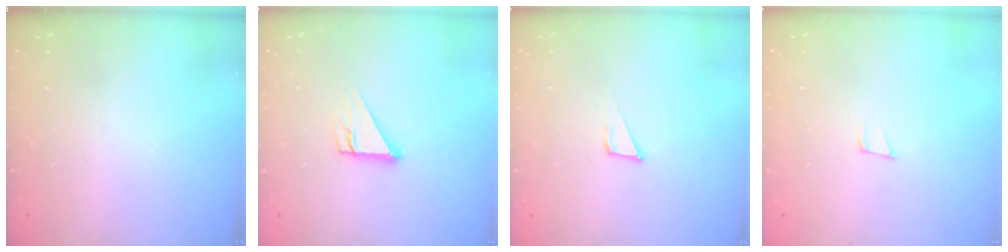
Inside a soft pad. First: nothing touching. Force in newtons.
{"total": 5.1, "press": 5.0, "slide": 0.4}
{"total": 4.3, "press": 4.3, "slide": 0.1}
{"total": 5.9, "press": 5.2, "slide": 2.8}